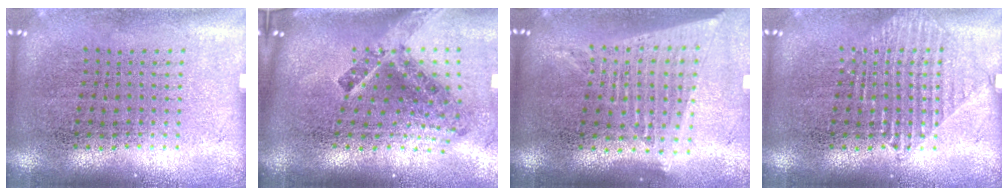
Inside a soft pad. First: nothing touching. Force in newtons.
{"total": 2.9, "press": 1.7, "slide": 2.4}
{"total": 1.7, "press": 1.5, "slide": 0.8}
{"total": 1.5, "press": 1.5, "slide": 0.3}